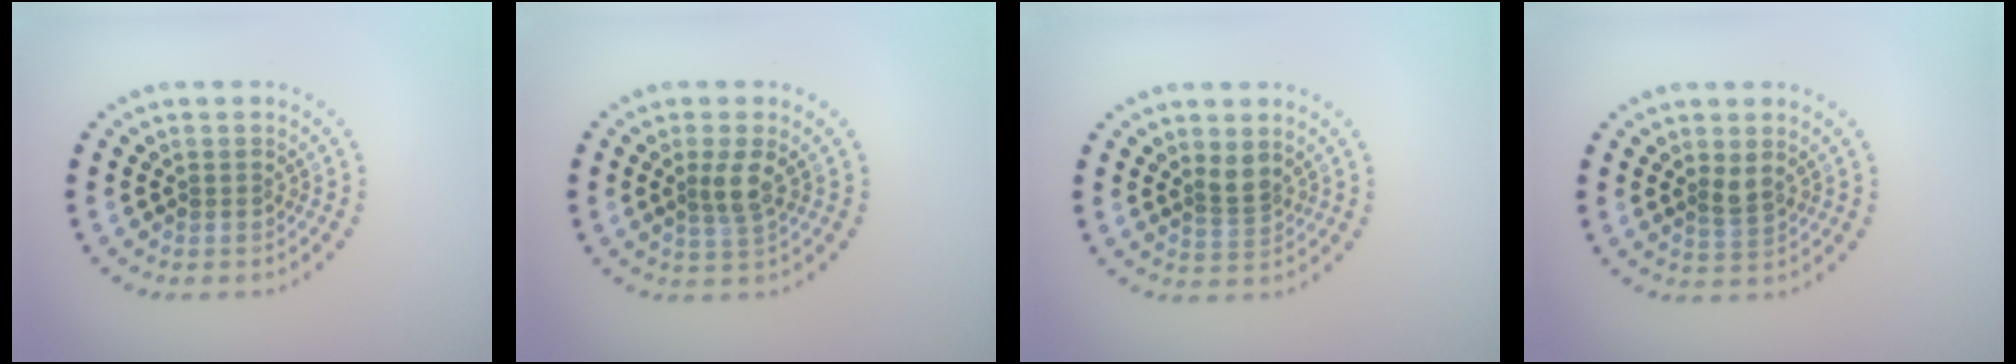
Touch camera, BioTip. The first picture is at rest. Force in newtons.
{"total": 2.0, "press": 1.7, "slide": 1.1}
{"total": 2.0, "press": 1.5, "slide": 1.2}
{"total": 1.5, "press": 1.3, "slide": 0.8}